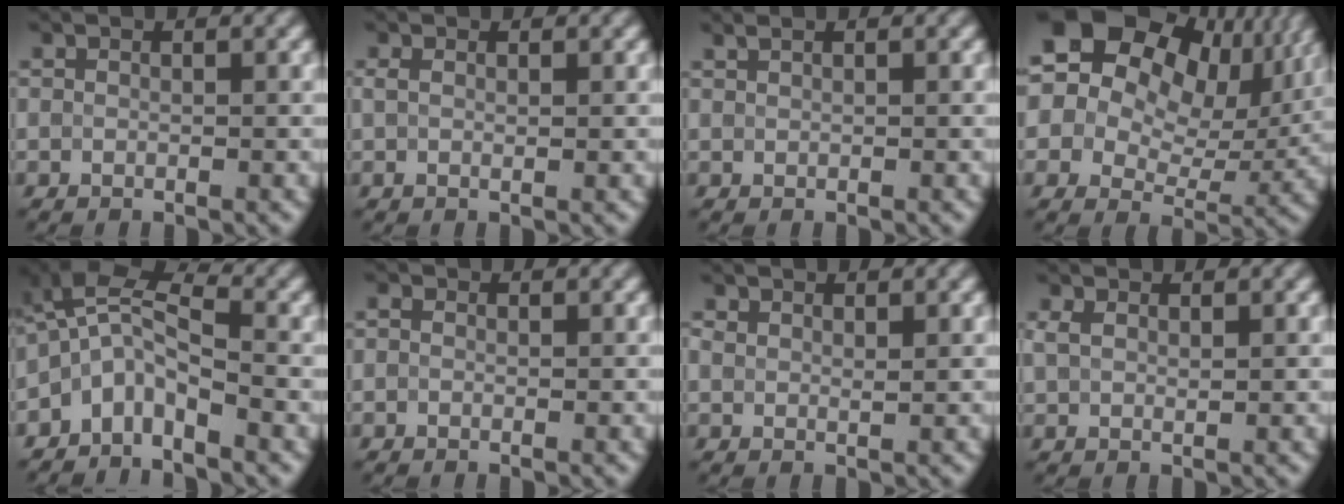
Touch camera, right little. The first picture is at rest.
{"total": 1.0, "force": [0.3, 0.5, 0.9], "torque": [-0.020, -0.001, 0.006]}
{"total": 0.6, "force": [0.5, 0.1, 0.2], "torque": [-0.006, 0.000, 0.012]}
{"total": 21.3, "force": [8.8, 15.7, 11.3], "torque": [-0.245, 0.057, 0.121]}
{"total": 4.4, "force": [-2.3, 2.0, 3.1], "torque": [-0.056, 0.012, -0.056]}
{"total": 0.5, "force": [0.1, 0.4, 0.3], "torque": [-0.007, -0.004, -0.004]}
{"total": 1.0, "force": [0.6, 0.5, 0.5], "torque": [-0.009, -0.001, 0.014]}
{"total": 1.5, "force": [0.6, 0.9, 1.1], "torque": [-0.025, -0.001, 0.017]}